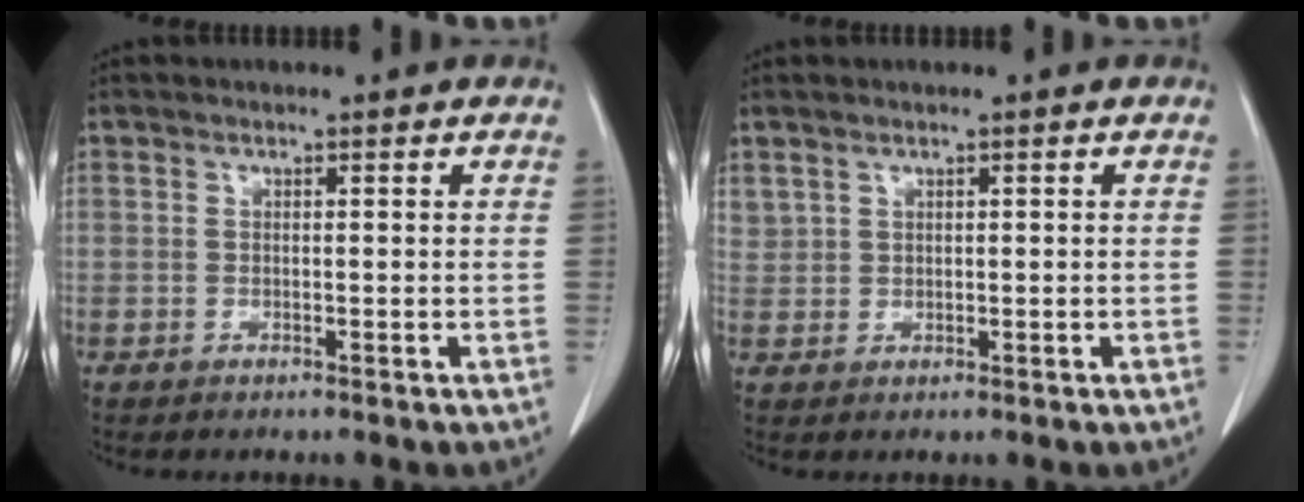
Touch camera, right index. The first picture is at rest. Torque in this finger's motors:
{"motor_torque": [-0.20, 0.10, -0.05, 0.00]}